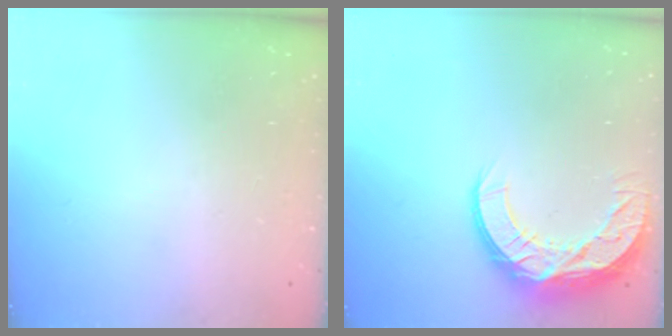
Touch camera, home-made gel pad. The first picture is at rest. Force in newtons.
{"total": 12.6, "press": 12.6, "slide": 0.7}